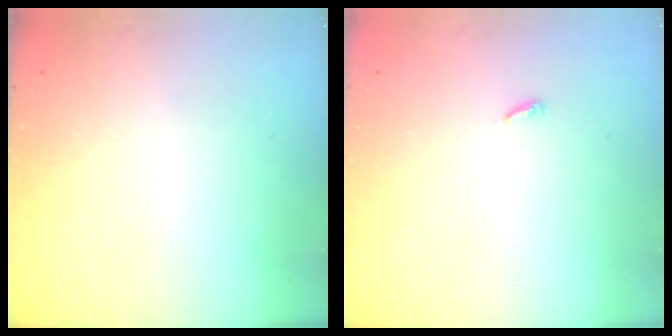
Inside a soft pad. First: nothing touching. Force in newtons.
{"total": 2.5, "press": 2.5, "slide": 0.2}